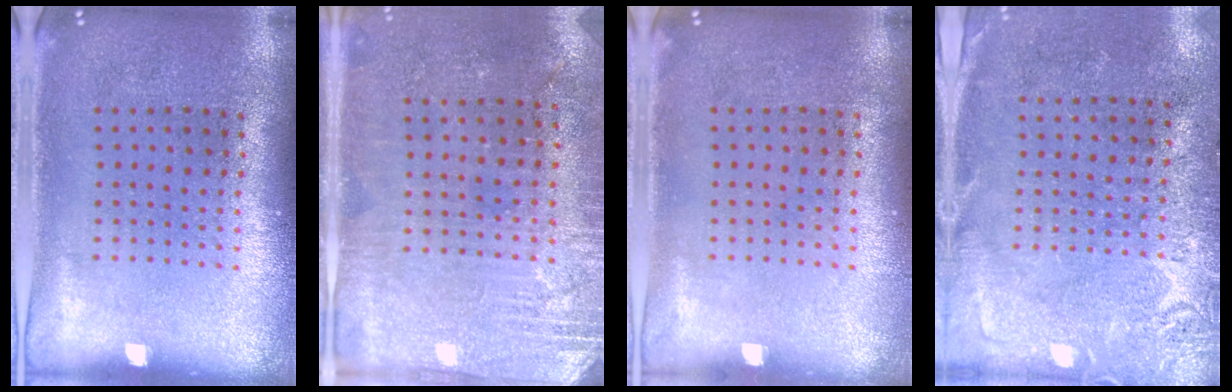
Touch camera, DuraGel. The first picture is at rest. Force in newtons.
{"total": 2.8, "press": 2.7, "slide": 0.8}
{"total": 0.0}
{"total": 2.7, "press": 2.4, "slide": 1.1}